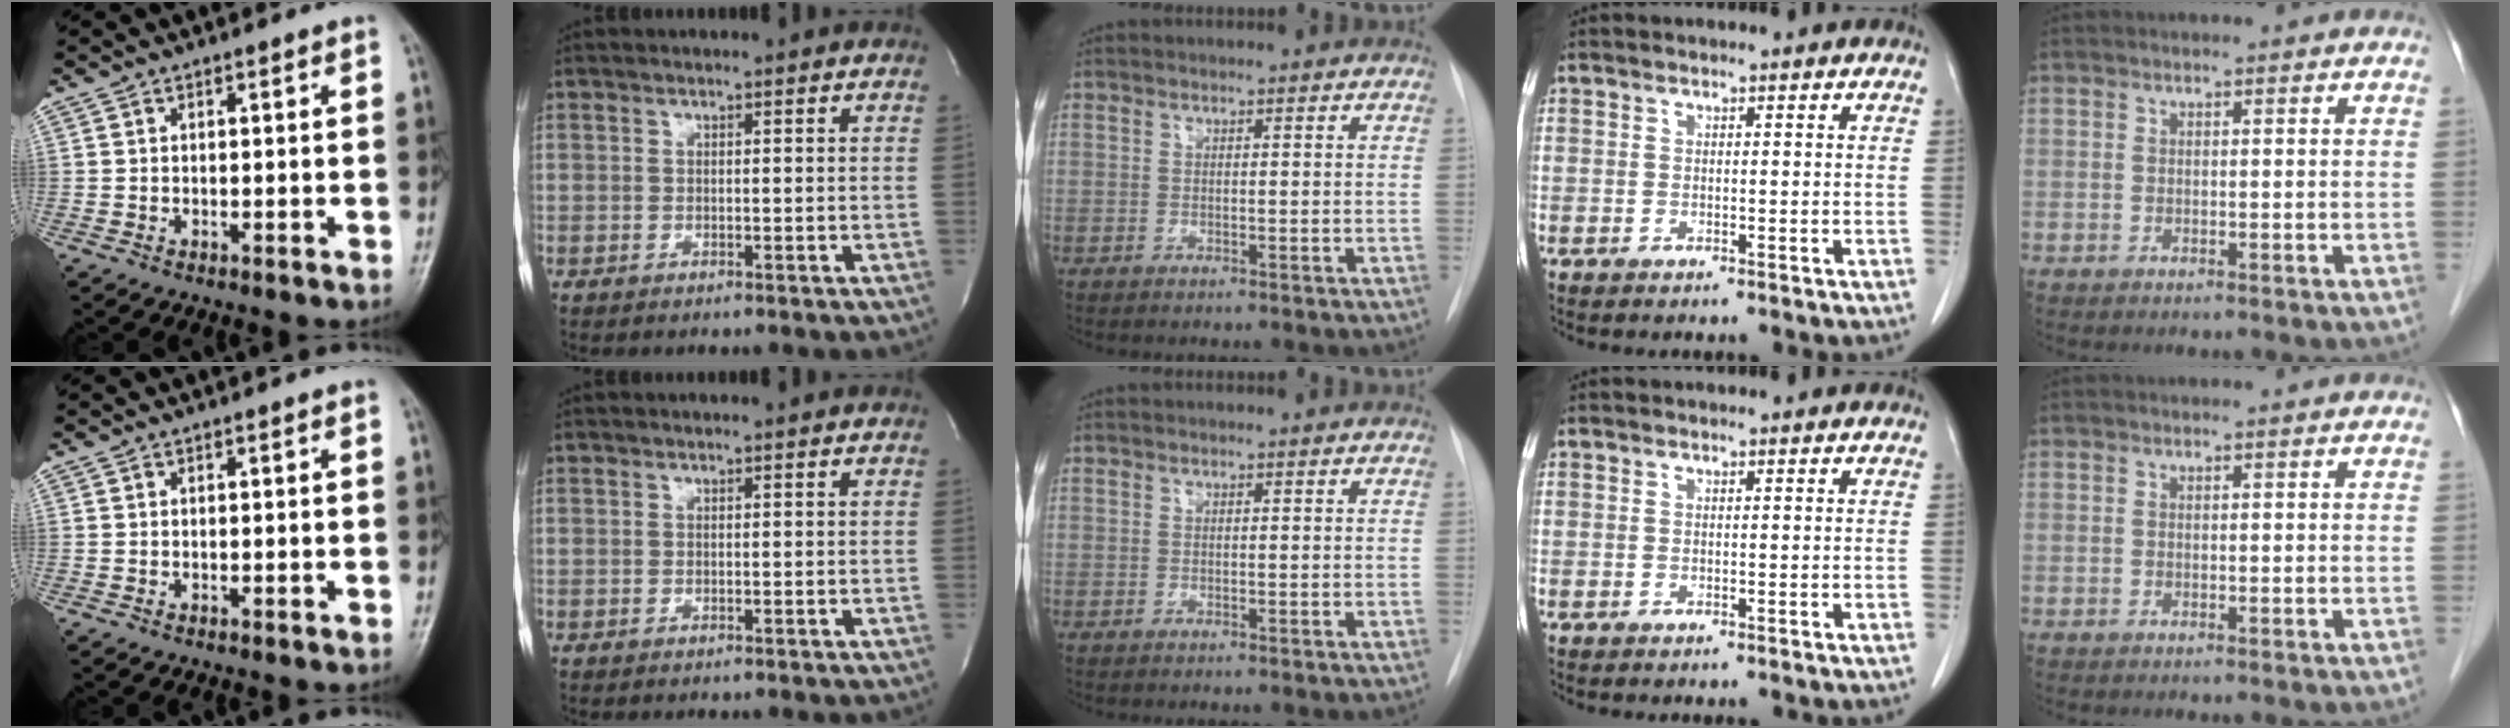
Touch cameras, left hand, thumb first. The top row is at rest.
{}